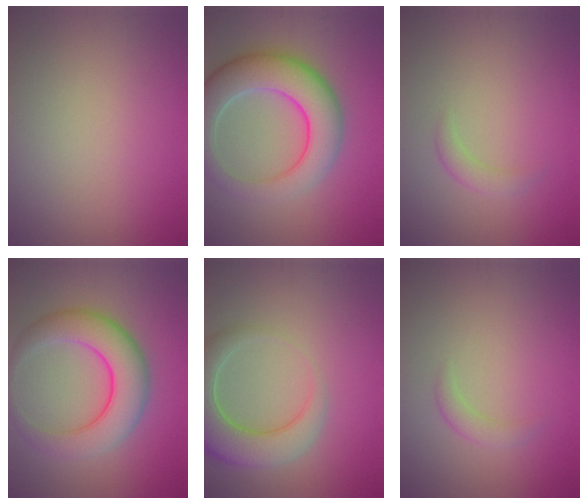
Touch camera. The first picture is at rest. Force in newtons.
{"total": 8.6, "press": 8.6, "slide": 0.6}
{"total": 1.4, "press": 1.4, "slide": 0.0}
{"total": 7.0, "press": 7.0, "slide": 0.2}
{"total": 6.8, "press": 6.8, "slide": 0.7}
{"total": 1.4, "press": 1.4, "slide": 0.0}